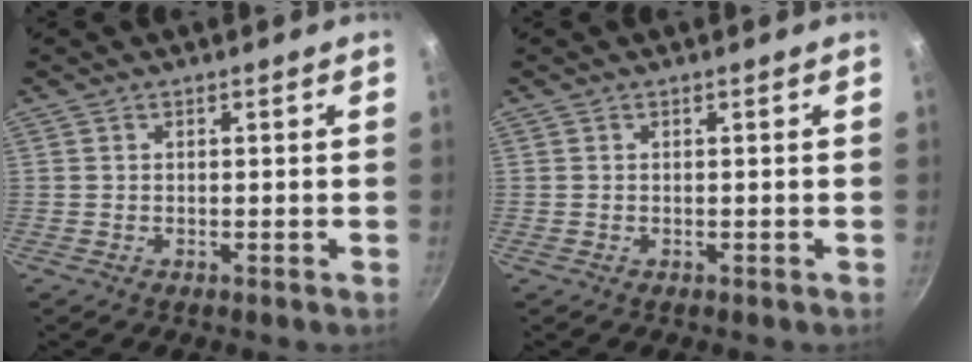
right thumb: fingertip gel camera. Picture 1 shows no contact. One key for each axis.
{"total": 0.0}